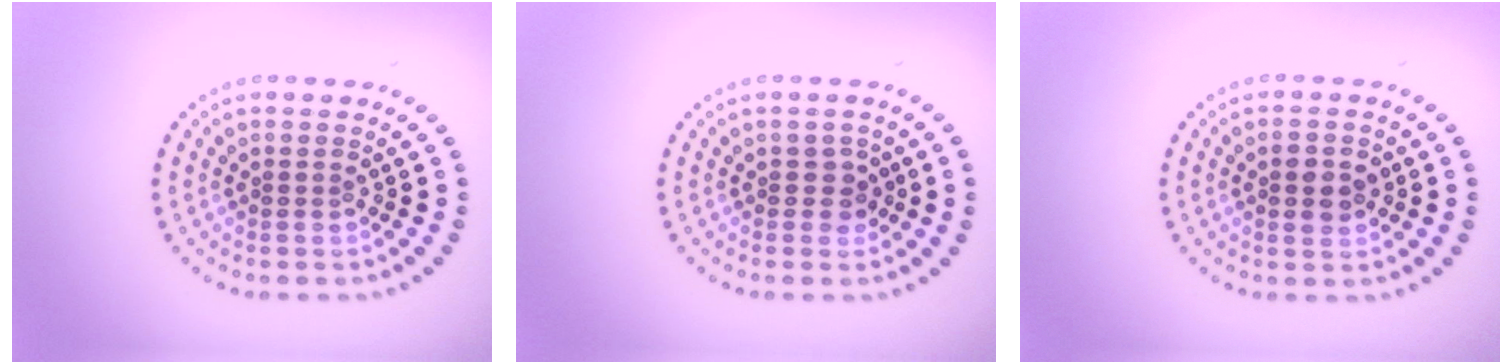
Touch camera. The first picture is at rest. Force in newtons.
{"total": 1.3, "press": 1.1, "slide": 0.7}
{"total": 2.7, "press": 2.7, "slide": 0.2}